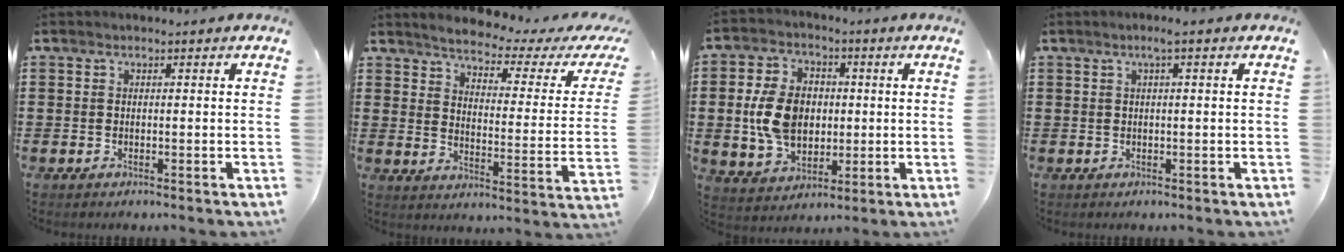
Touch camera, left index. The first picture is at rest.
{"total": 3.4, "force": [2.9, 0.1, 1.9], "torque": [-0.057, -0.025, 0.039]}
{"total": 9.5, "force": [0.0, 6.9, 6.5], "torque": [-0.147, 0.012, -0.003]}
{"total": 1.7, "force": [0.5, 0.0, 1.6], "torque": [-0.029, 0.000, 0.009]}